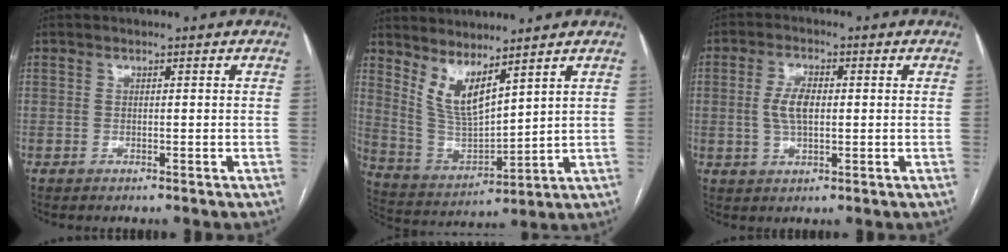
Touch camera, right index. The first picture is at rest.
{"total": 8.2, "force": [5.7, 1.8, 5.6], "torque": [-0.121, -0.017, 0.134]}
{"total": 5.1, "force": [0.3, 2.2, 4.6], "torque": [-0.097, 0.009, 0.008]}